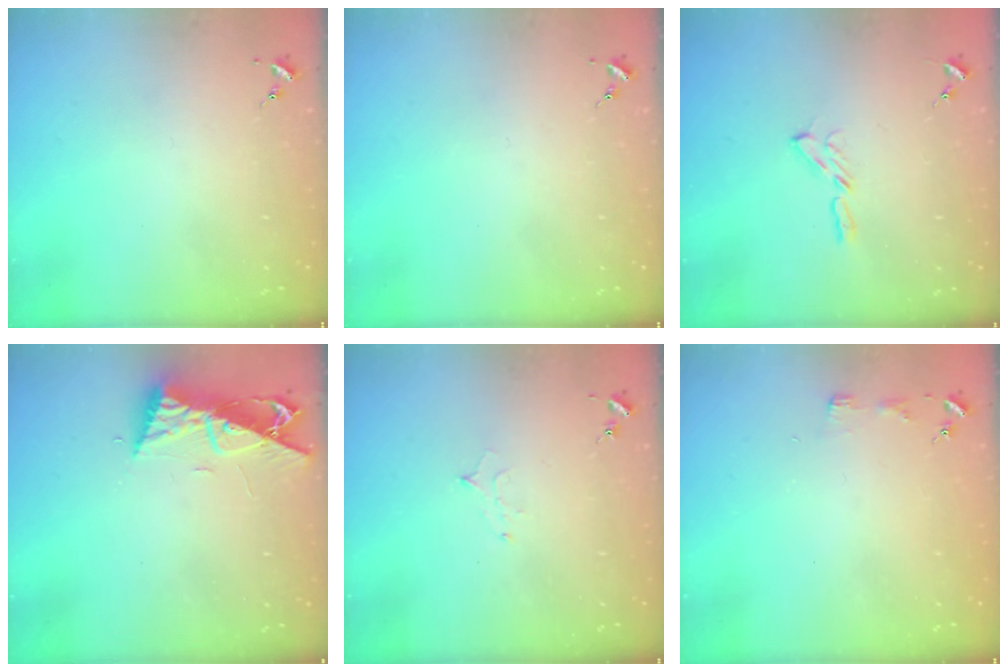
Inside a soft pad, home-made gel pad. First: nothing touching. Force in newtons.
{"total": 0.0}
{"total": 4.0, "press": 4.0, "slide": 0.4}
{"total": 9.7, "press": 9.7, "slide": 0.7}
{"total": 5.8, "press": 5.7, "slide": 0.6}
{"total": 3.4, "press": 3.3, "slide": 0.4}